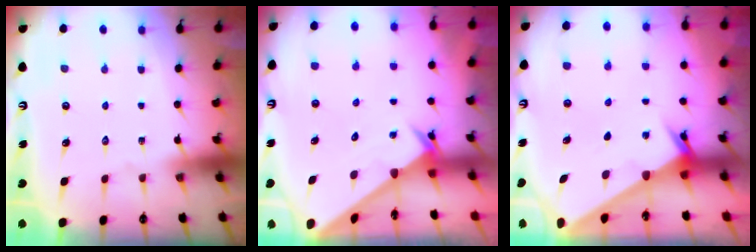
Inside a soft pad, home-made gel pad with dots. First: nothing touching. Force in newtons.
{"total": 2.2, "press": 2.2, "slide": 0.1}
{"total": 2.4, "press": 2.3, "slide": 0.2}